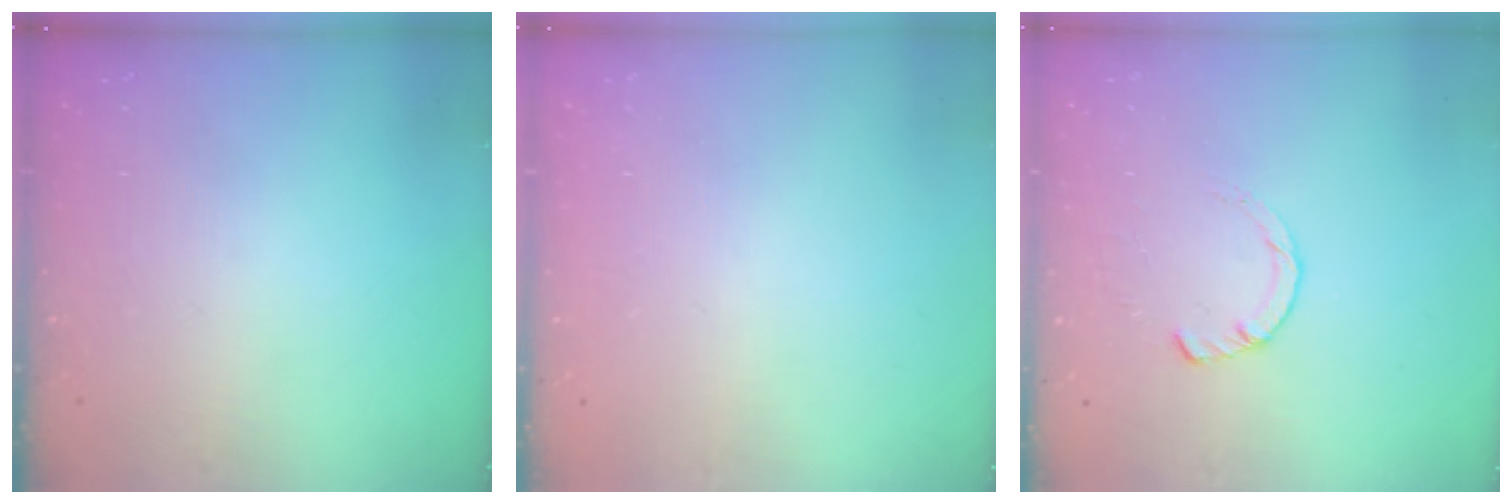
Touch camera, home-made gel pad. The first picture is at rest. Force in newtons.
{"total": 2.4, "press": 2.4, "slide": 0.2}
{"total": 3.0, "press": 3.0, "slide": 0.4}